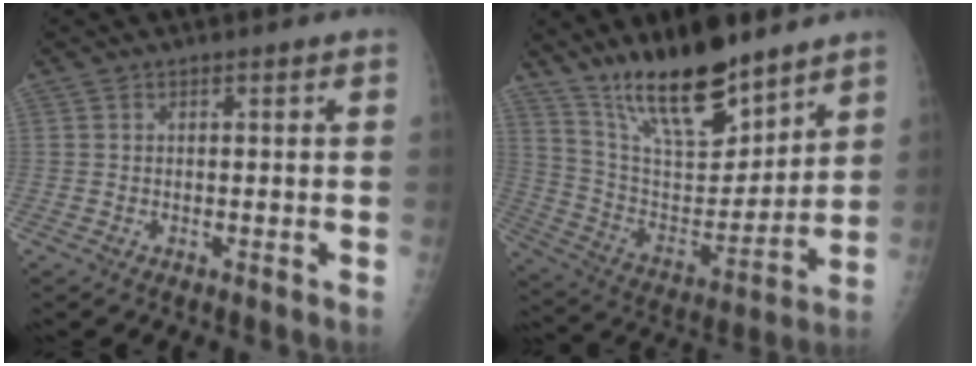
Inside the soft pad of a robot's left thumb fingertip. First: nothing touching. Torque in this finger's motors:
{"motor_torque": [0.42, 0.39, 1.21, -1.56, 0.35]}